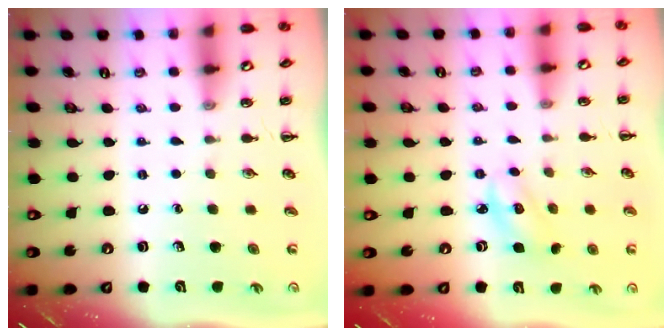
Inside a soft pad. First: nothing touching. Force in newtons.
{"total": 2.9, "press": 2.8, "slide": 0.6}